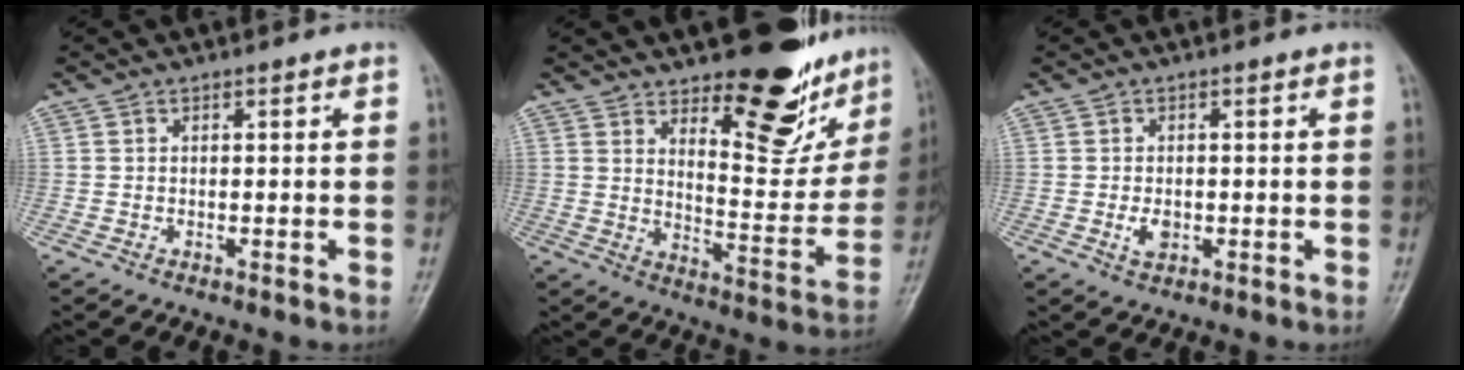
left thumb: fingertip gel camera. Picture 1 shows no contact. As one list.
[{"total": 17.3, "force": [12.2, 6.8, 10.3], "torque": [-0.077, -0.094, 0.178]}, {"total": 2.7, "force": [-0.5, 1.8, 1.9], "torque": [-0.031, -0.001, -0.009]}]